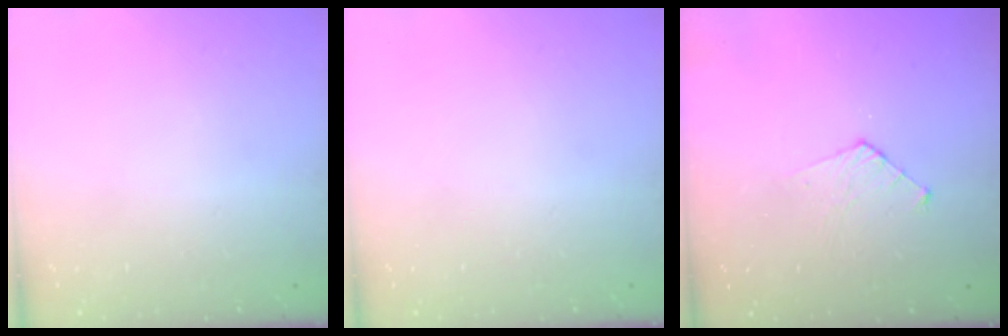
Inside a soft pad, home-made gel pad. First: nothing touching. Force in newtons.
{"total": 0.0}
{"total": 6.3, "press": 6.2, "slide": 0.5}